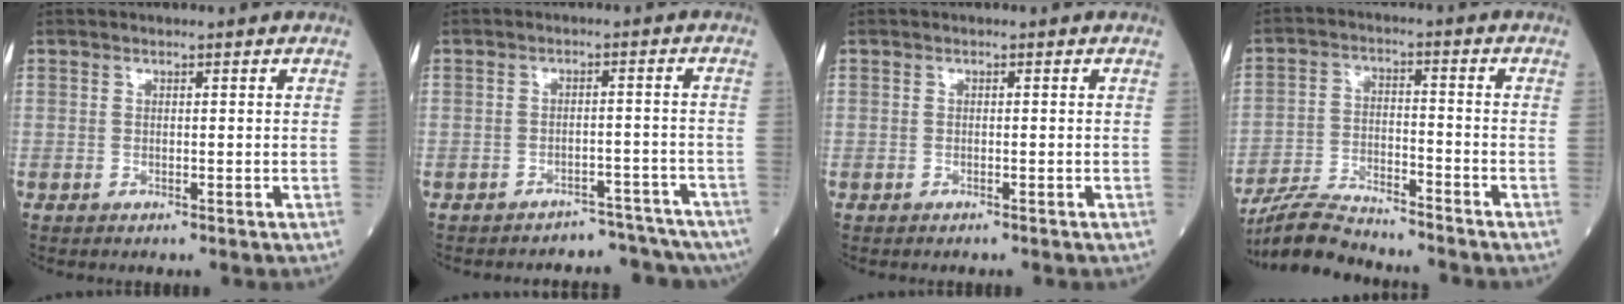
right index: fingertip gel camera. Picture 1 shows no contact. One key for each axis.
{"total": 11.5, "fx": -10.7, "fy": 3.8, "fz": 2.2, "tx": -0.029, "ty": 0.042, "tz": -0.127}
{"total": 0.9, "fx": -0.6, "fy": 0.5, "fz": 0.5, "tx": -0.021, "ty": -0.001, "tz": -0.005}
{"total": 11.1, "fx": -10.4, "fy": 1.6, "fz": 3.5, "tx": -0.076, "ty": -0.005, "tz": -0.187}